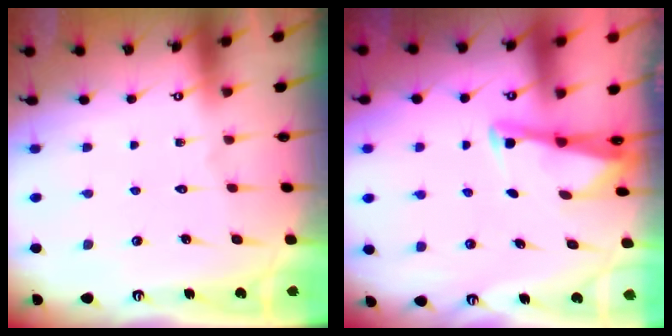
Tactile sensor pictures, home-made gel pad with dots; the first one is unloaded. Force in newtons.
{"total": 2.5, "press": 2.5, "slide": 0.2}